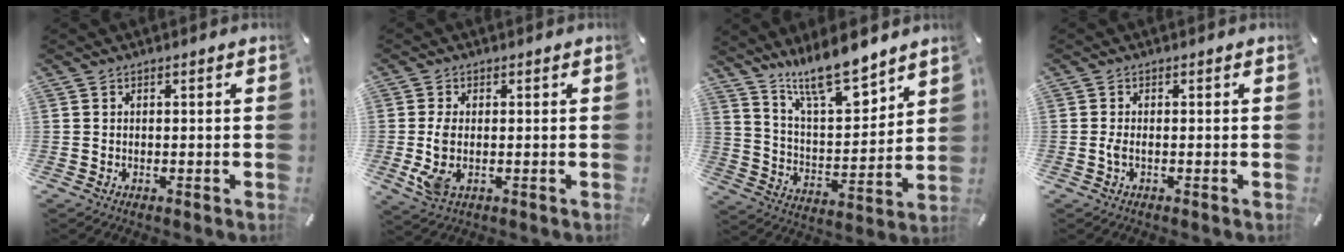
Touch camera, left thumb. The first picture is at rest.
{"total": 5.9, "force": [-0.4, 3.3, 4.9], "torque": [-0.111, -0.008, -0.011]}
{"total": 14.2, "force": [12.5, 3.4, 5.8], "torque": [-0.116, -0.088, 0.225]}
{"total": 1.7, "force": [-0.4, 0.4, 1.6], "torque": [-0.036, -0.007, -0.008]}